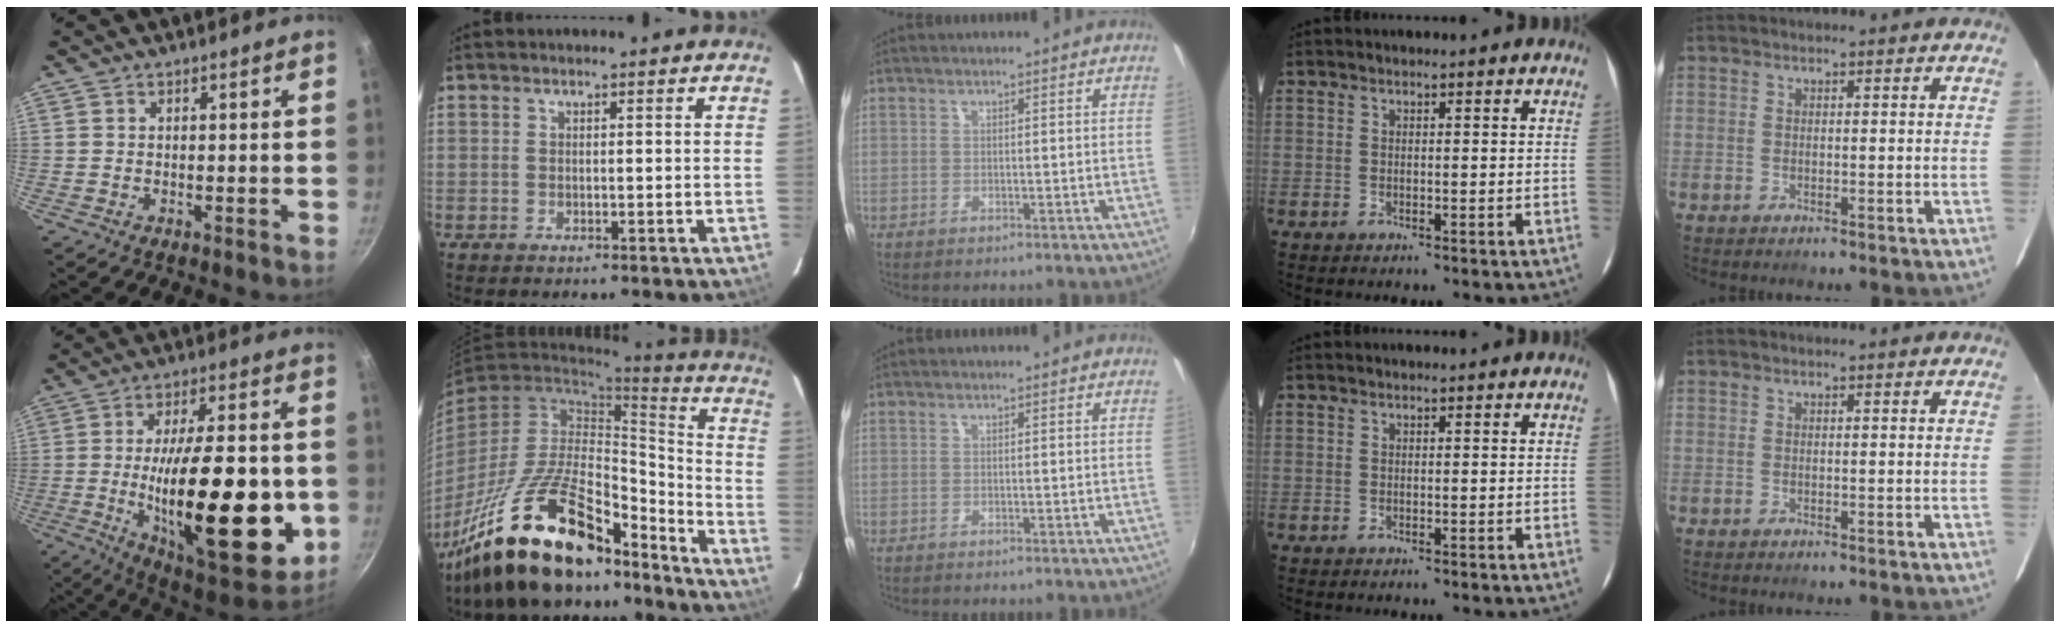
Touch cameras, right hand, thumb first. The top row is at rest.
{"thumb": {"total": 31.1, "force": [-4.7, 11.8, 28.4], "torque": [-0.404, -0.001, -0.062]}, "index": {"total": 26.5, "force": [-19.6, 9.4, 15.2], "torque": [-0.279, -0.003, -0.320]}}